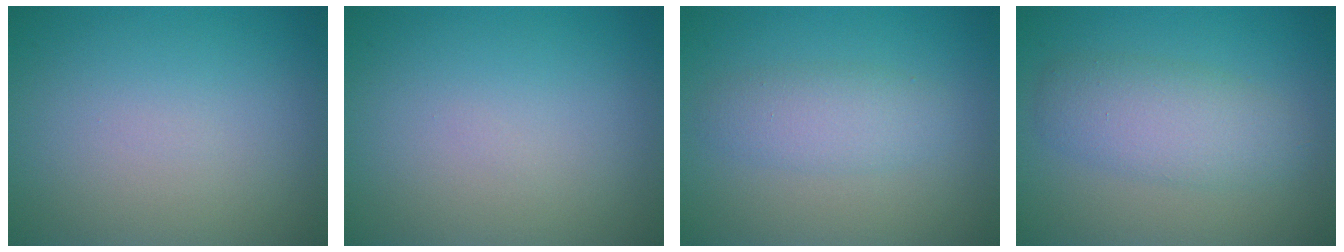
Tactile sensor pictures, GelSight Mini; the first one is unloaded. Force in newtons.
{"total": 0.0}
{"total": 2.7, "press": 2.7, "slide": 0.1}
{"total": 4.0, "press": 4.0, "slide": 0.1}